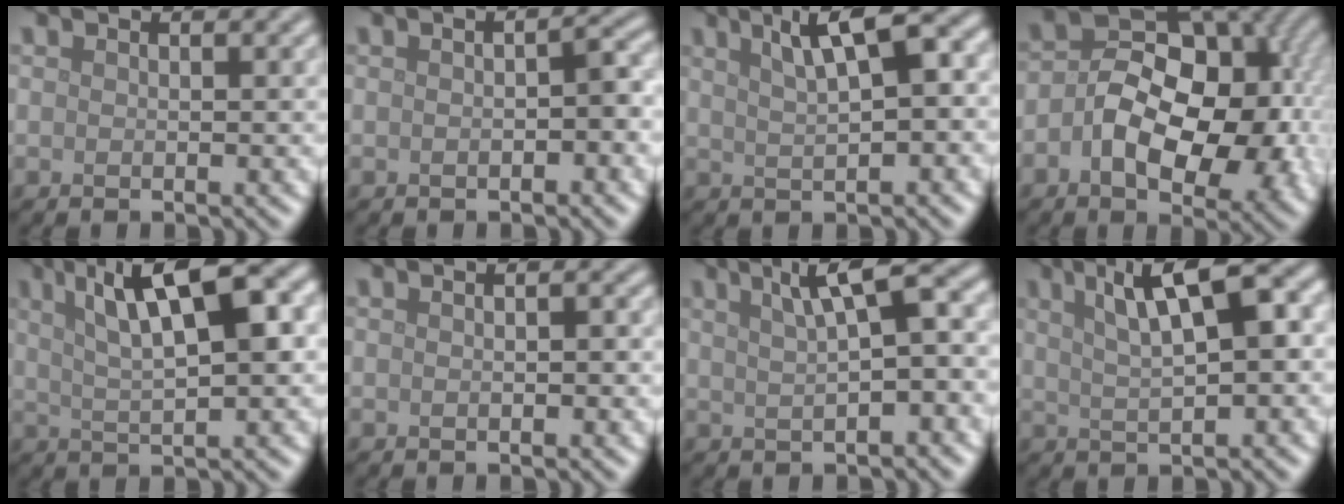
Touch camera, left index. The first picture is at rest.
{"total": 2.2, "force": [-0.3, 0.6, 2.1], "torque": [-0.031, 0.006, -0.005]}
{"total": 6.6, "force": [2.7, 1.8, 5.7], "torque": [-0.087, 0.017, 0.044]}
{"total": 12.2, "force": [-1.1, 7.8, 9.3], "torque": [-0.131, -0.004, -0.018]}
{"total": 9.5, "force": [3.6, 2.6, 8.4], "torque": [-0.124, 0.022, 0.057]}
{"total": 1.9, "force": [0.3, 0.8, 1.7], "torque": [-0.008, 0.002, -0.006]}
{"total": 7.2, "force": [2.6, 2.1, 6.4], "torque": [-0.085, 0.023, 0.041]}
{"total": 8.5, "force": [3.1, 2.4, 7.5], "torque": [-0.113, 0.021, 0.050]}